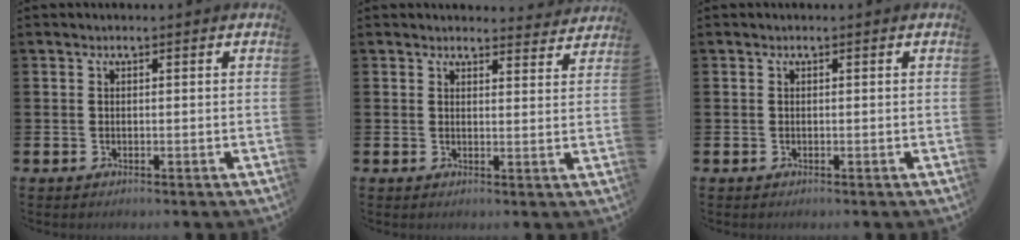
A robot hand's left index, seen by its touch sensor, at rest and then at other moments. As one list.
[{"total": 2.9, "force": [2.9, 0.5, 0.0], "torque": [0.013, -0.025, 0.048]}, {"total": 0.0}]